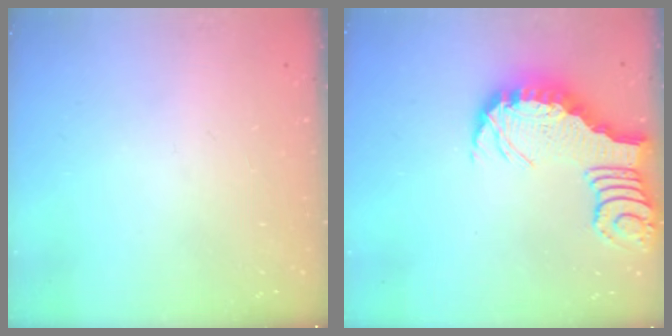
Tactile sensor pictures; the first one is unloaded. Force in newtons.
{"total": 3.3, "press": 3.3, "slide": 0.5}